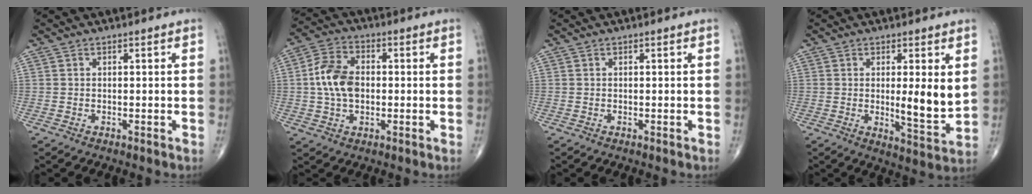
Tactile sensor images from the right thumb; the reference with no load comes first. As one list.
[{"total": 9.4, "force": [0.0, 6.2, 7.0], "torque": [-0.129, 0.016, -0.007]}, {"total": 0.0}, {"total": 8.1, "force": [1.3, 2.0, 7.8], "torque": [-0.111, -0.027, 0.024]}]